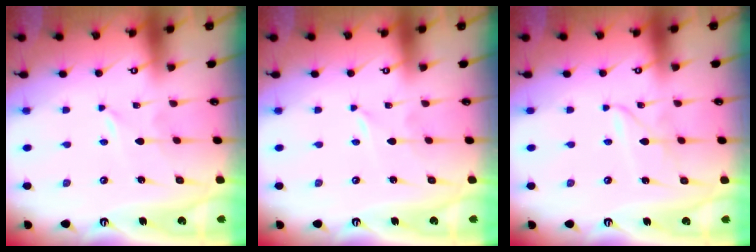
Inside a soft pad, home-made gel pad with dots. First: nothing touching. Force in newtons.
{"total": 0.0}
{"total": 2.4, "press": 2.4, "slide": 0.3}